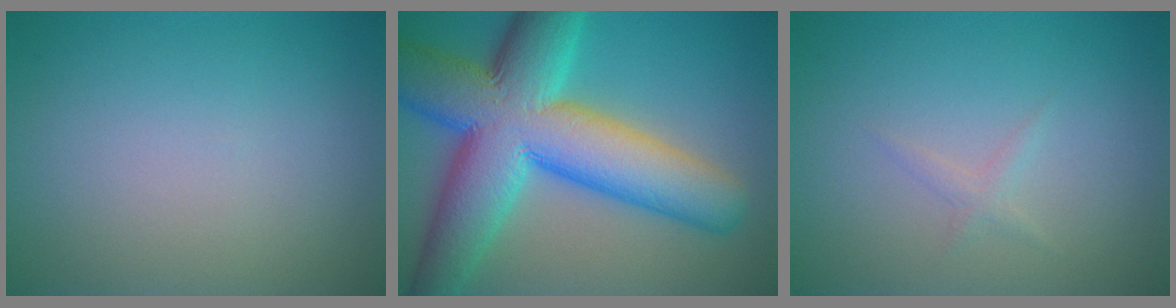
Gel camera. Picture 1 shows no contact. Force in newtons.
{"total": 14.4, "press": 14.4, "slide": 0.3}
{"total": 0.8, "press": 0.8, "slide": 0.0}